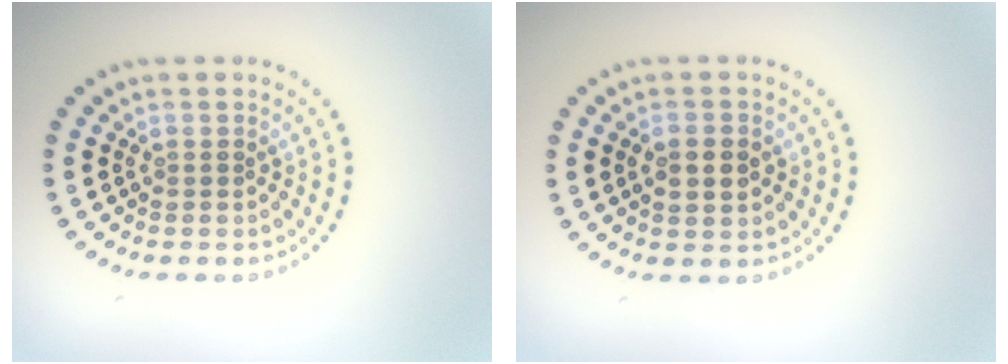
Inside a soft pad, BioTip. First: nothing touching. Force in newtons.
{"total": 2.4, "press": 2.4, "slide": 0.2}